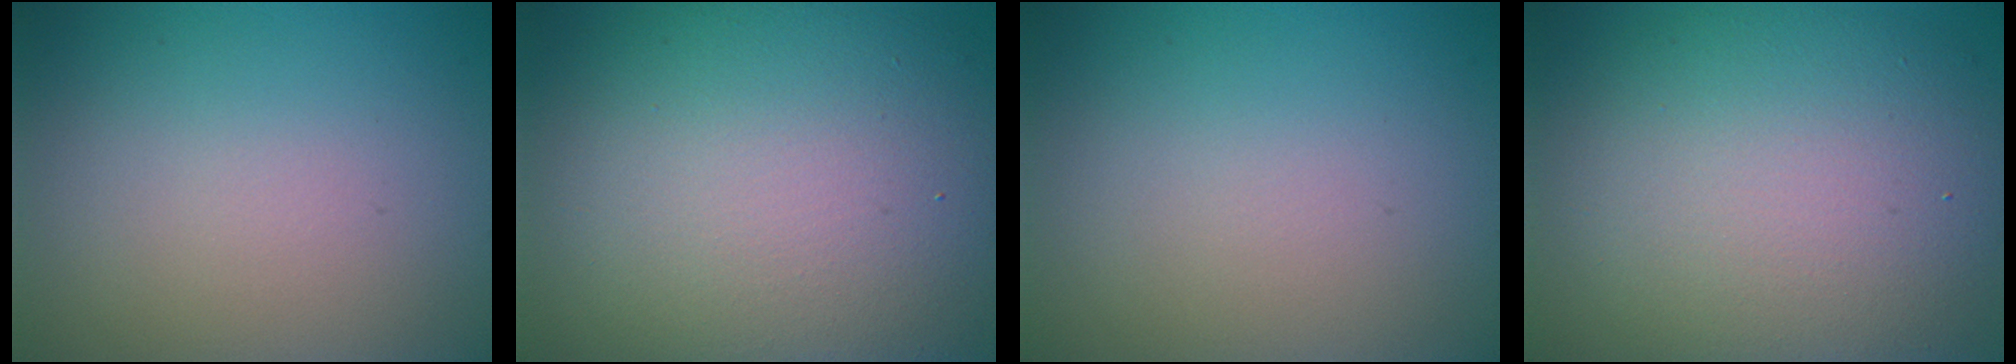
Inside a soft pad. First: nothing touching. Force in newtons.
{"total": 14.2, "press": 14.1, "slide": 1.1}
{"total": 0.0}
{"total": 11.4, "press": 11.3, "slide": 1.1}